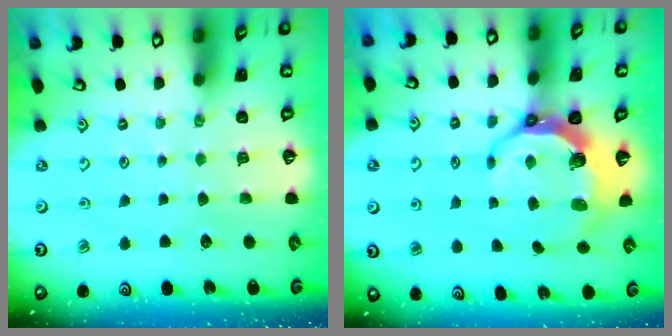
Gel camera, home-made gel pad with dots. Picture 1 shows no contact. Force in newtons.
{"total": 8.1, "press": 6.8, "slide": 4.5}